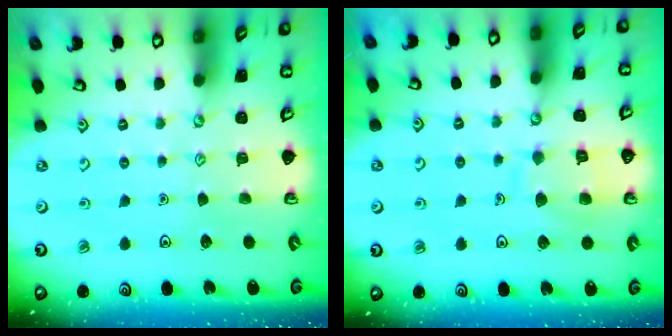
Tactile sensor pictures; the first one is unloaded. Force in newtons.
{"total": 9.0, "press": 9.0, "slide": 0.8}